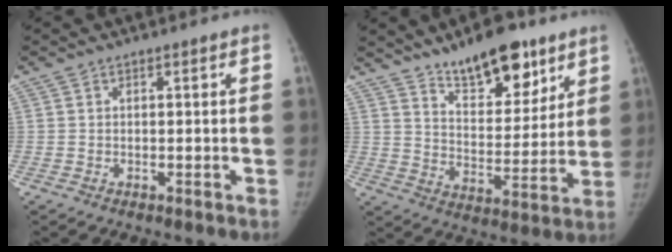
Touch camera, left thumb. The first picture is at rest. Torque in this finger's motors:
{"motor_torque": [0.19, 0.17, 0.81, -0.61, 0.03]}